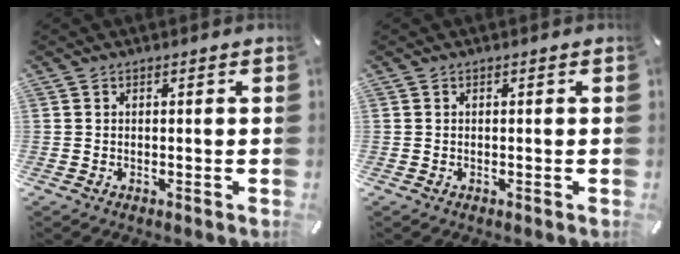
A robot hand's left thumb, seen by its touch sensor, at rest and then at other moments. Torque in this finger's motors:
{"motor_torque": [0.02, 0.06, -0.01, -0.01, 0.00]}